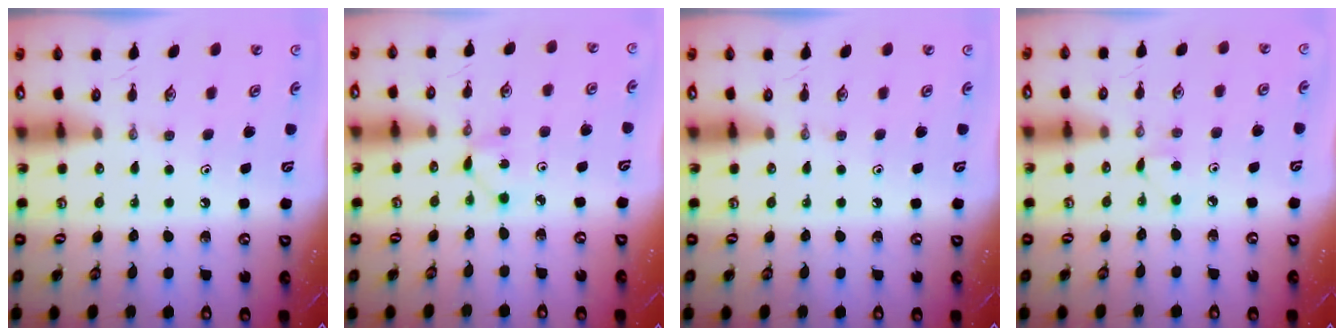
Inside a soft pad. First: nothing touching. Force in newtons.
{"total": 2.0, "press": 2.0, "slide": 0.3}
{"total": 0.0}
{"total": 2.9, "press": 2.8, "slide": 0.3}